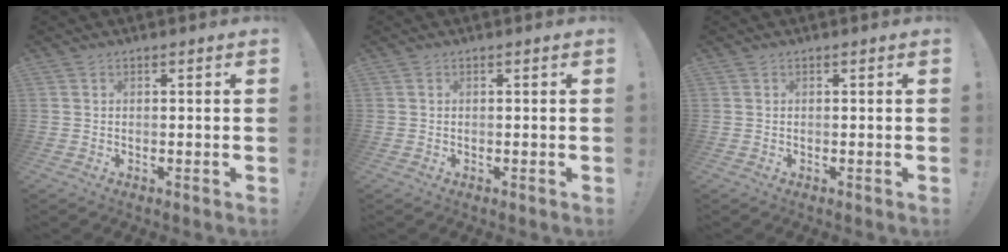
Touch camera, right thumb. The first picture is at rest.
{"total": 0.0}
{"total": 0.0}